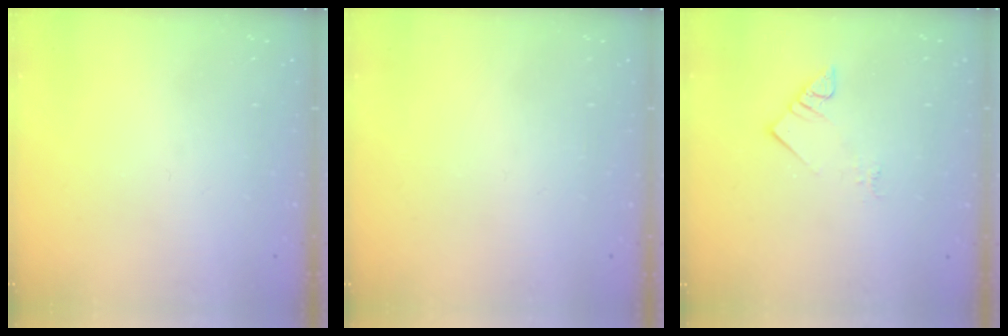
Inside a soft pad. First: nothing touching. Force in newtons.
{"total": 1.8, "press": 1.8, "slide": 0.1}
{"total": 4.7, "press": 4.7, "slide": 0.4}